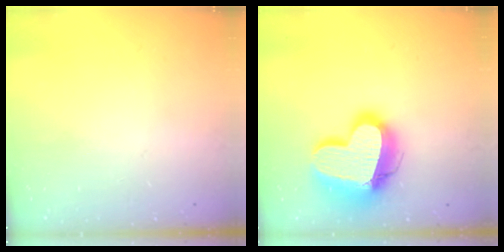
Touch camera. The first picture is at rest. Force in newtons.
{"total": 19.4, "press": 19.3, "slide": 1.7}